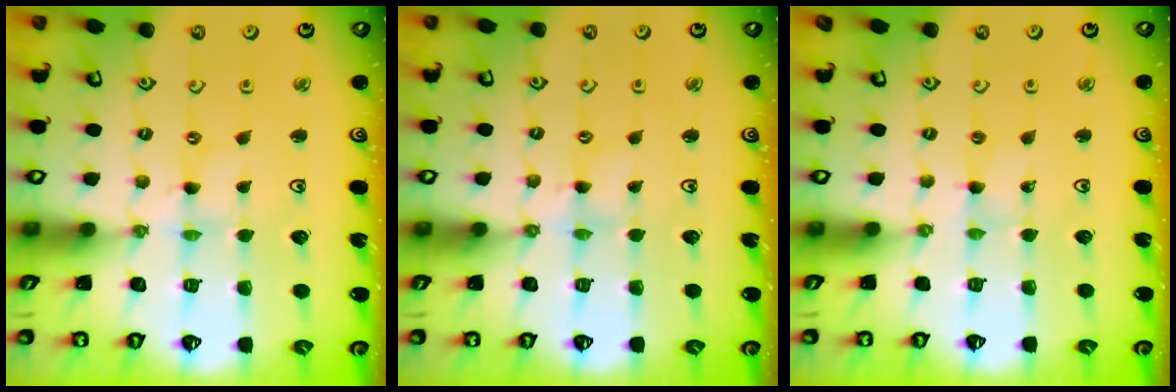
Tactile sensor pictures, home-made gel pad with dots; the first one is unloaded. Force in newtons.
{"total": 2.4, "press": 2.3, "slide": 0.4}
{"total": 2.1, "press": 2.0, "slide": 0.3}